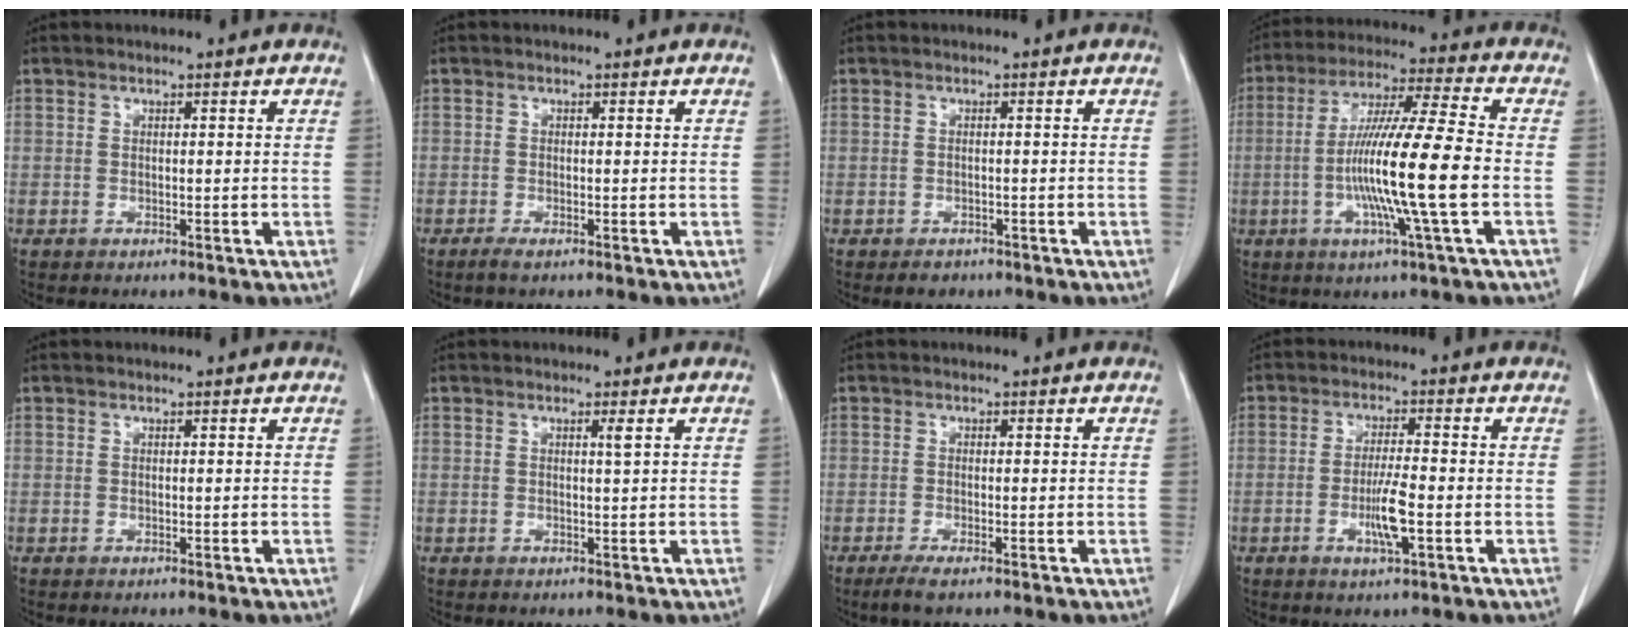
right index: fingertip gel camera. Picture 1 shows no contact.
{"total": 1.2, "force": [-0.9, 0.0, 0.8], "torque": [-0.018, -0.004, -0.017]}
{"total": 1.8, "force": [-1.2, 1.2, 0.5], "torque": [-0.009, 0.001, -0.013]}
{"total": 14.8, "force": [-2.7, -0.9, 14.5], "torque": [-0.269, -0.005, -0.055]}
{"total": 0.0}
{"total": 0.8, "force": [0.4, -0.2, 0.6], "torque": [-0.015, -0.002, 0.013]}
{"total": 2.2, "force": [-1.5, 0.1, 1.6], "torque": [-0.032, -0.007, -0.029]}
{"total": 5.3, "force": [-1.5, 0.4, 5.1], "torque": [-0.096, -0.006, -0.025]}